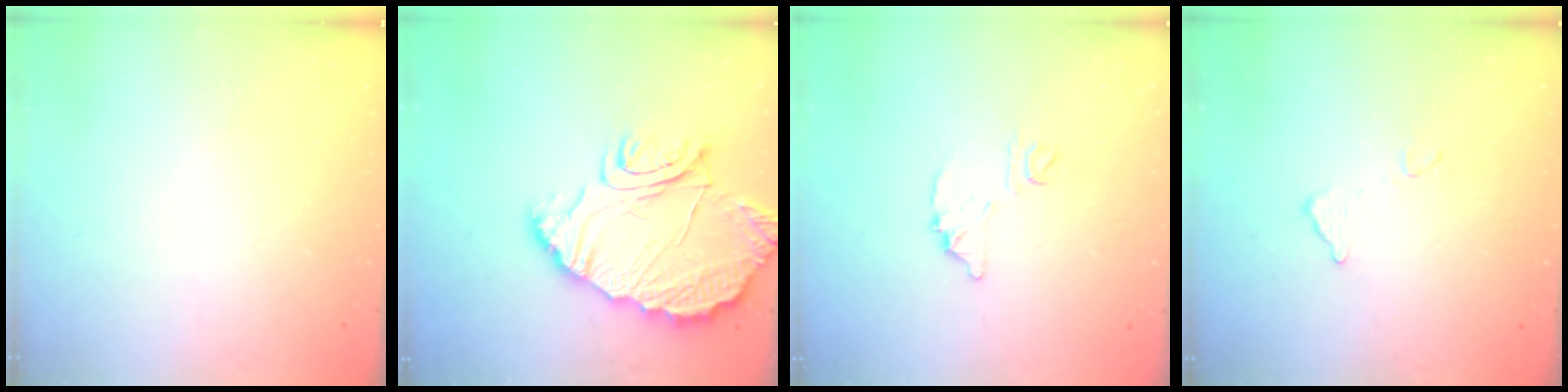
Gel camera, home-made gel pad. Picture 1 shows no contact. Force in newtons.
{"total": 16.6, "press": 16.5, "slide": 1.4}
{"total": 8.4, "press": 8.3, "slide": 0.5}
{"total": 7.0, "press": 7.0, "slide": 0.2}